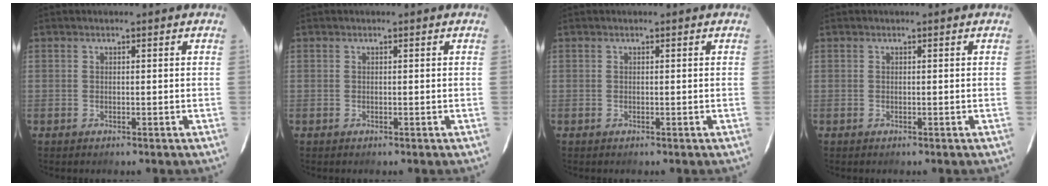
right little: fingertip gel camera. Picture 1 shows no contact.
{"total": 0.0}
{"total": 0.0}
{"total": 0.0}